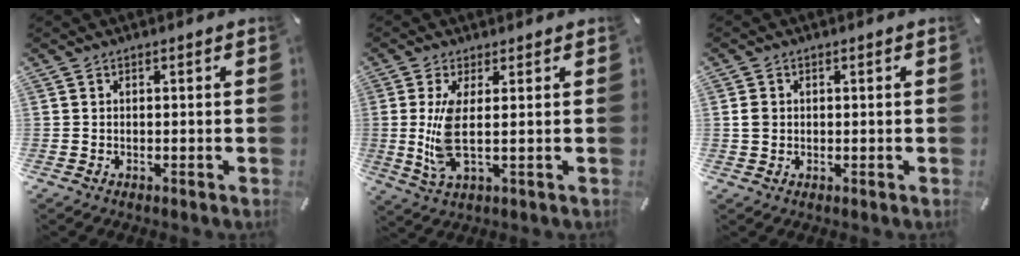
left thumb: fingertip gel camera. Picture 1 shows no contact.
{"total": 8.3, "force": [0.6, 1.9, 8.0], "torque": [-0.187, -0.028, 0.007]}
{"total": 2.1, "force": [0.2, 1.8, 1.0], "torque": [-0.022, 0.005, 0.001]}